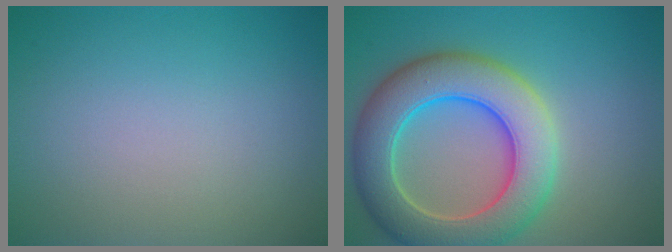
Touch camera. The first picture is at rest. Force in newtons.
{"total": 9.0, "press": 9.0, "slide": 0.7}